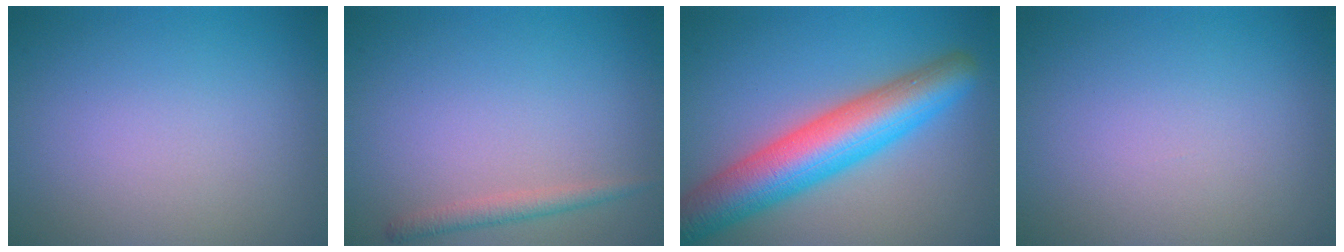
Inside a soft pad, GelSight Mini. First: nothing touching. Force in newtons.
{"total": 1.5, "press": 1.5, "slide": 0.1}
{"total": 8.7, "press": 8.7, "slide": 0.3}
{"total": 0.0}